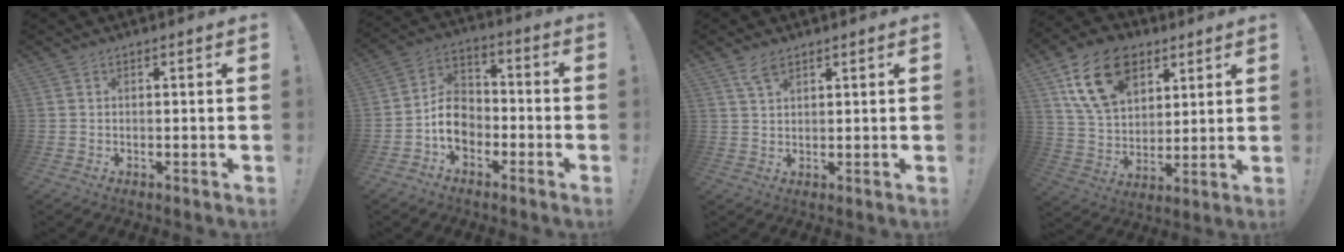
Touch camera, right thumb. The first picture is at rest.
{"total": 10.1, "force": [-3.7, 7.8, 5.3], "torque": [-0.078, 0.030, -0.065]}
{"total": 4.2, "force": [2.7, 2.0, 2.5], "torque": [-0.042, -0.010, 0.050]}
{"total": 18.8, "force": [8.8, 12.8, 10.6], "torque": [-0.172, -0.035, 0.165]}